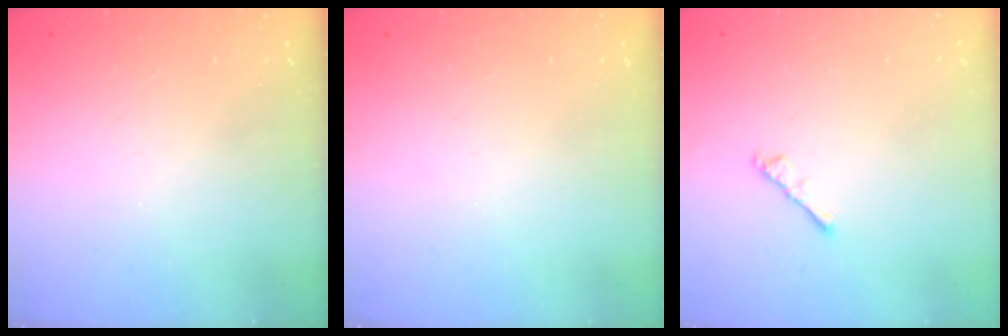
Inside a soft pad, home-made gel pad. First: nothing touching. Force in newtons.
{"total": 0.0}
{"total": 3.4, "press": 3.4, "slide": 0.6}